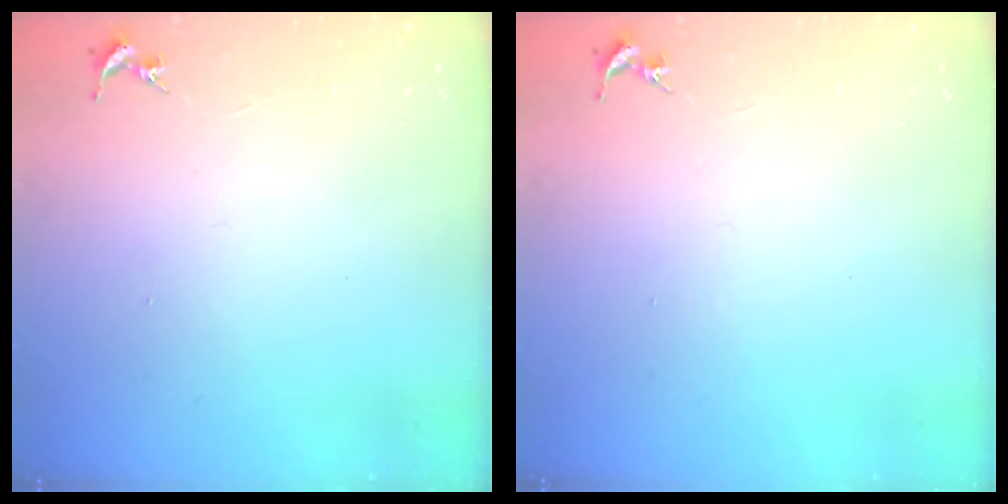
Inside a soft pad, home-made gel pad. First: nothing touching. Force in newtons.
{"total": 0.0}